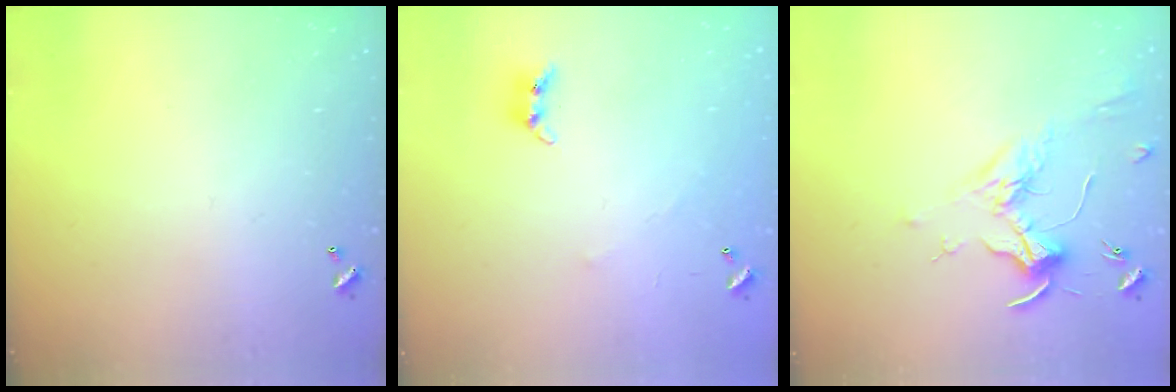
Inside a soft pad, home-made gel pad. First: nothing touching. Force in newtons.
{"total": 5.0, "press": 4.9, "slide": 0.2}
{"total": 1.9, "press": 1.7, "slide": 0.8}